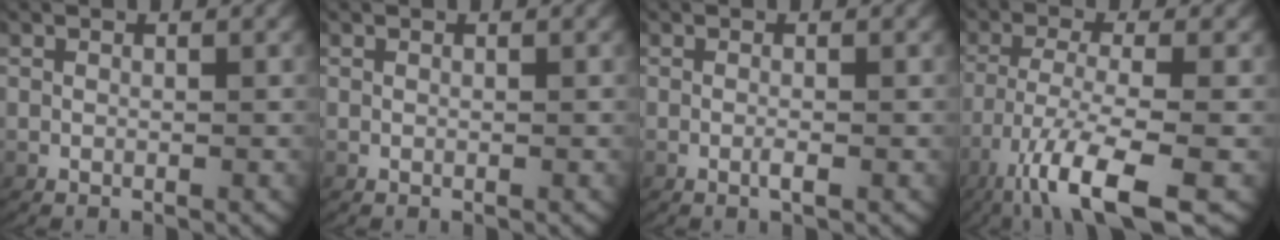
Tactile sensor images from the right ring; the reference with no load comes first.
{"total": 0.0}
{"total": 1.0, "force": [-0.5, 0.2, 0.8], "torque": [-0.017, -0.001, -0.011]}
{"total": 7.3, "force": [-4.1, 2.5, 5.6], "torque": [-0.124, -0.041, -0.042]}